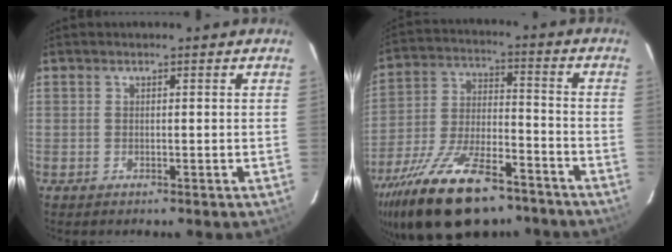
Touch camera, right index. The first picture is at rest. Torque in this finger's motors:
{"motor_torque": [1.61, -0.53, 1.05, 0.21]}